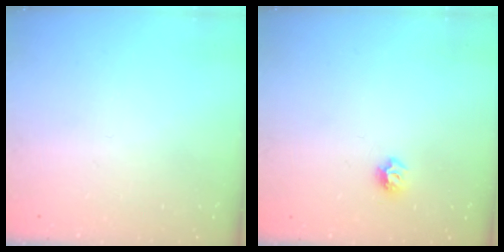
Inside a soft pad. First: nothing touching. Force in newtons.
{"total": 6.5, "press": 6.5, "slide": 0.8}